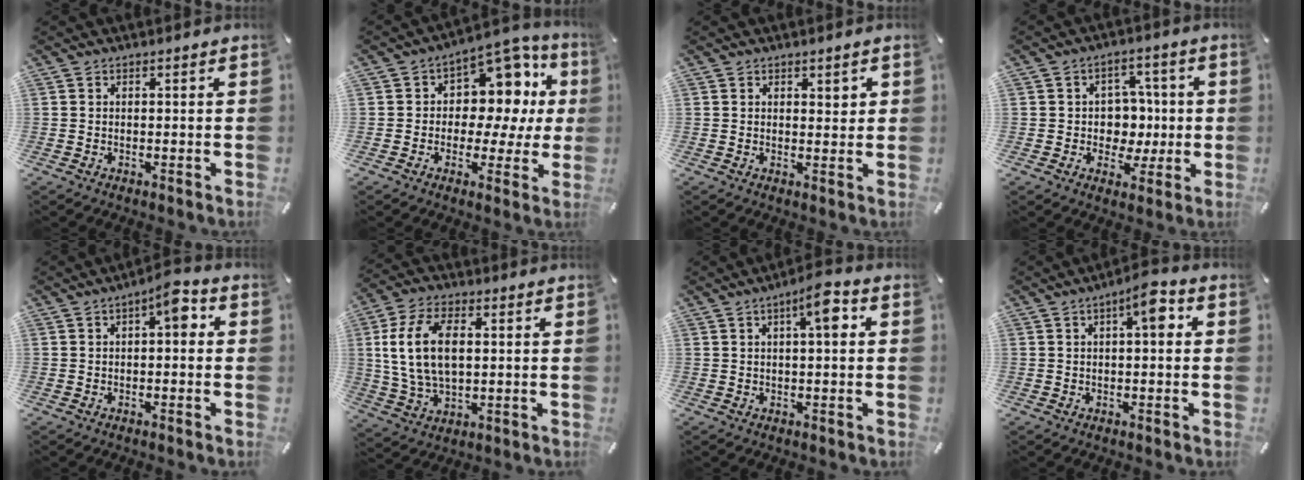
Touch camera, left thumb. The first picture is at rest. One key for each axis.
{"total": 10.2, "fx": 3.4, "fy": 7.9, "fz": 5.5, "tx": -0.059, "ty": -0.042, "tz": 0.064}
{"total": 1.6, "fx": 1.1, "fy": 0.9, "fz": 0.7, "tx": 0.004, "ty": -0.005, "tz": 0.016}
{"total": 8.0, "fx": 0.0, "fy": 7.7, "fz": 2.3, "tx": -0.022, "ty": 0.004, "tz": 0.004}
{"total": 5.7, "fx": 0.9, "fy": 2.4, "fz": 5.1, "tx": -0.077, "ty": 0.005, "tz": 0.006}
{"total": 12.9, "fx": 2.0, "fy": 7.9, "fz": 9.9, "tx": -0.220, "ty": 0.003, "tz": 0.033}
{"total": 6.9, "fx": 2.0, "fy": 1.8, "fz": 6.4, "tx": -0.103, "ty": -0.001, "tz": 0.027}
{"total": 6.5, "fx": 1.4, "fy": 2.1, "fz": 6.0, "tx": -0.084, "ty": 0.000, "tz": 0.015}